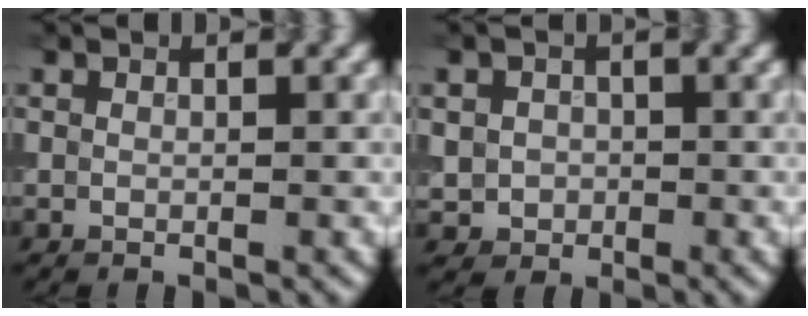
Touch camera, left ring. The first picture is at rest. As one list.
[{"total": 2.2, "force": [-0.2, 2.0, 0.7], "torque": [-0.007, -0.004, -0.003]}]